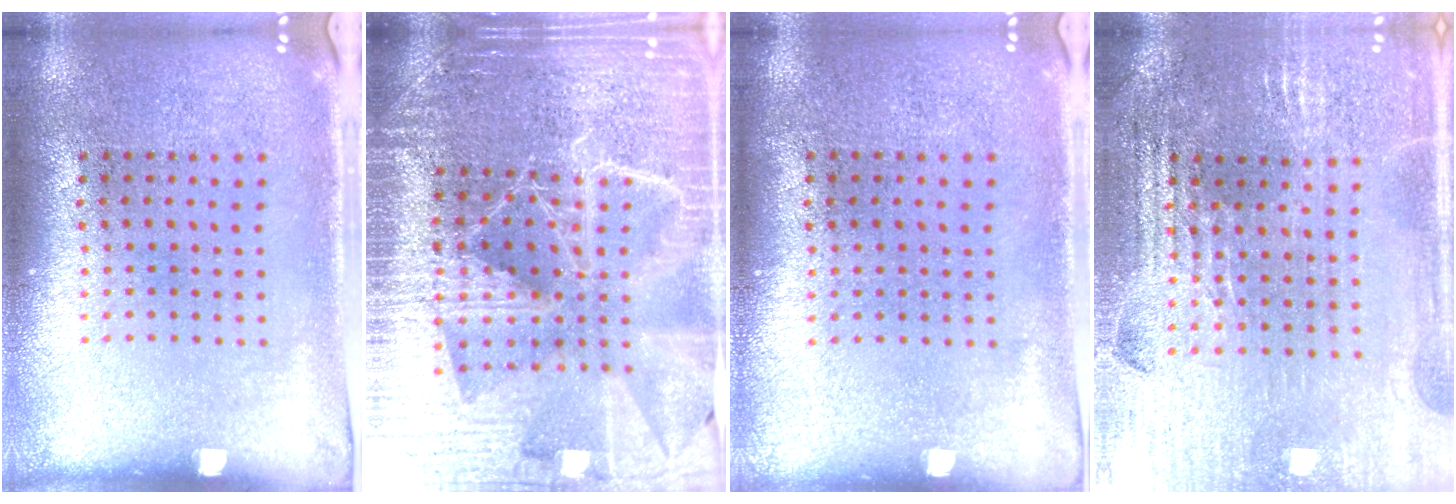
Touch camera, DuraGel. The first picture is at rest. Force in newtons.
{"total": 5.1, "press": 4.6, "slide": 2.1}
{"total": 0.0}
{"total": 2.9, "press": 2.9, "slide": 0.5}